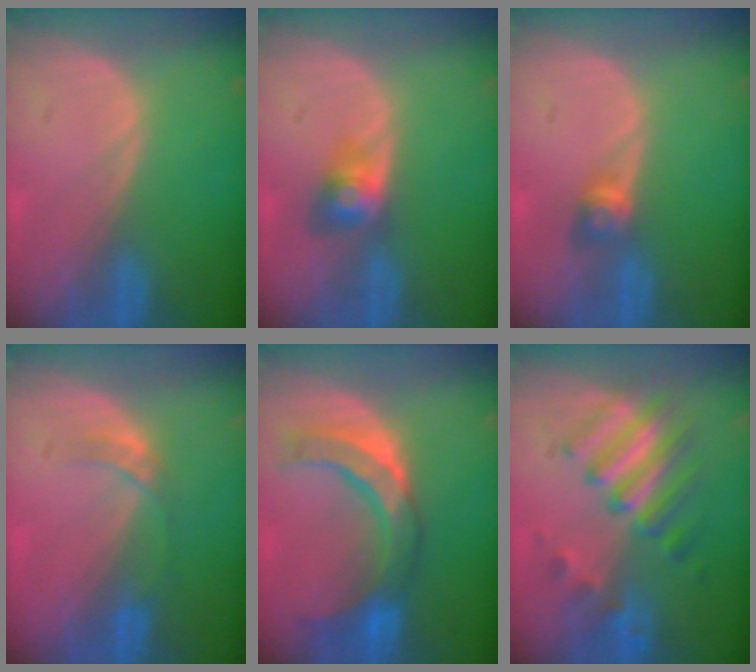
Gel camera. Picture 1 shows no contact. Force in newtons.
{"total": 3.4, "press": 3.4, "slide": 0.2}
{"total": 2.9, "press": 2.5, "slide": 1.5}
{"total": 3.0, "press": 2.7, "slide": 1.3}
{"total": 8.4, "press": 8.3, "slide": 1.2}
{"total": 7.6, "press": 7.6, "slide": 0.9}